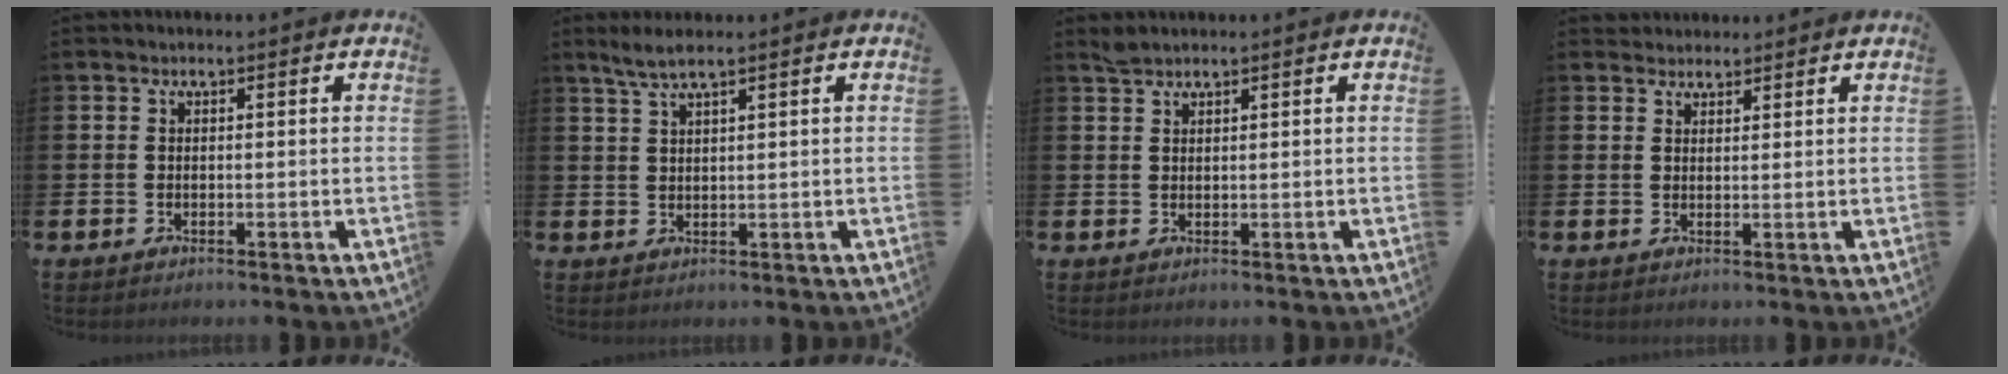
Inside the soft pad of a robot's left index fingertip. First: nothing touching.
{"total": 2.9, "force": [2.2, 0.2, 1.9], "torque": [-0.046, 0.002, 0.041]}
{"total": 1.4, "force": [1.4, 0.2, 0.1], "torque": [0.002, -0.001, 0.025]}
{"total": 2.3, "force": [2.2, 0.8, -0.1], "torque": [0.006, -0.007, 0.040]}